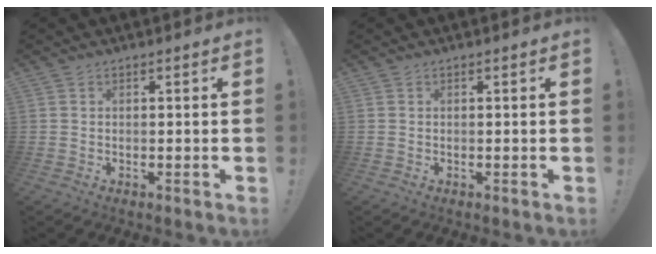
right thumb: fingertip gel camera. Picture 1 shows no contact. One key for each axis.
{"total": 0.0}